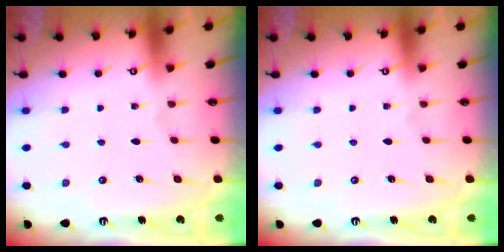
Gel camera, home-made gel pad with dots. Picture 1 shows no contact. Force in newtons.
{"total": 0.0}